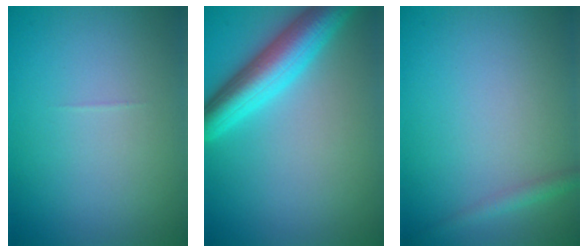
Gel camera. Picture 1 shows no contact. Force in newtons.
{"total": 6.1, "press": 6.1, "slide": 0.3}
{"total": 1.3, "press": 1.3, "slide": 0.1}